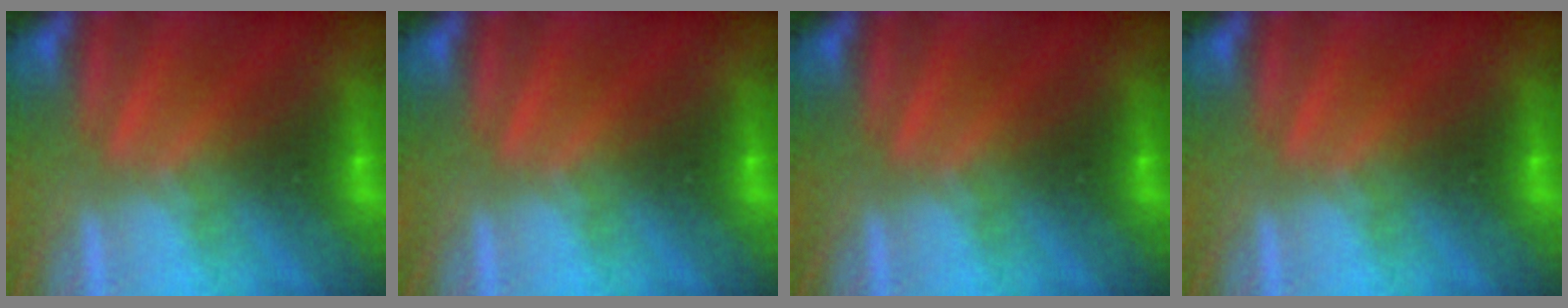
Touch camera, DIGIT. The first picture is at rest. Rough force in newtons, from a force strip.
{"total": 0.0}
{"total": 0.0}
{"total": 0.0}